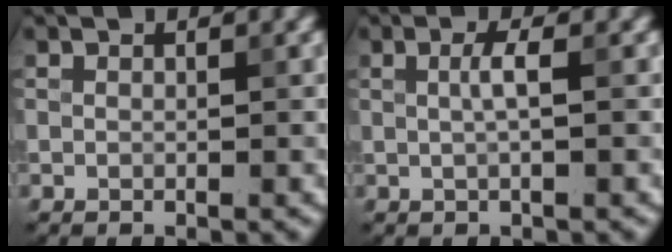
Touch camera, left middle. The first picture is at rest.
{"total": 1.2, "force": [0.1, -0.1, 1.2], "torque": [-0.026, 0.007, 0.005]}